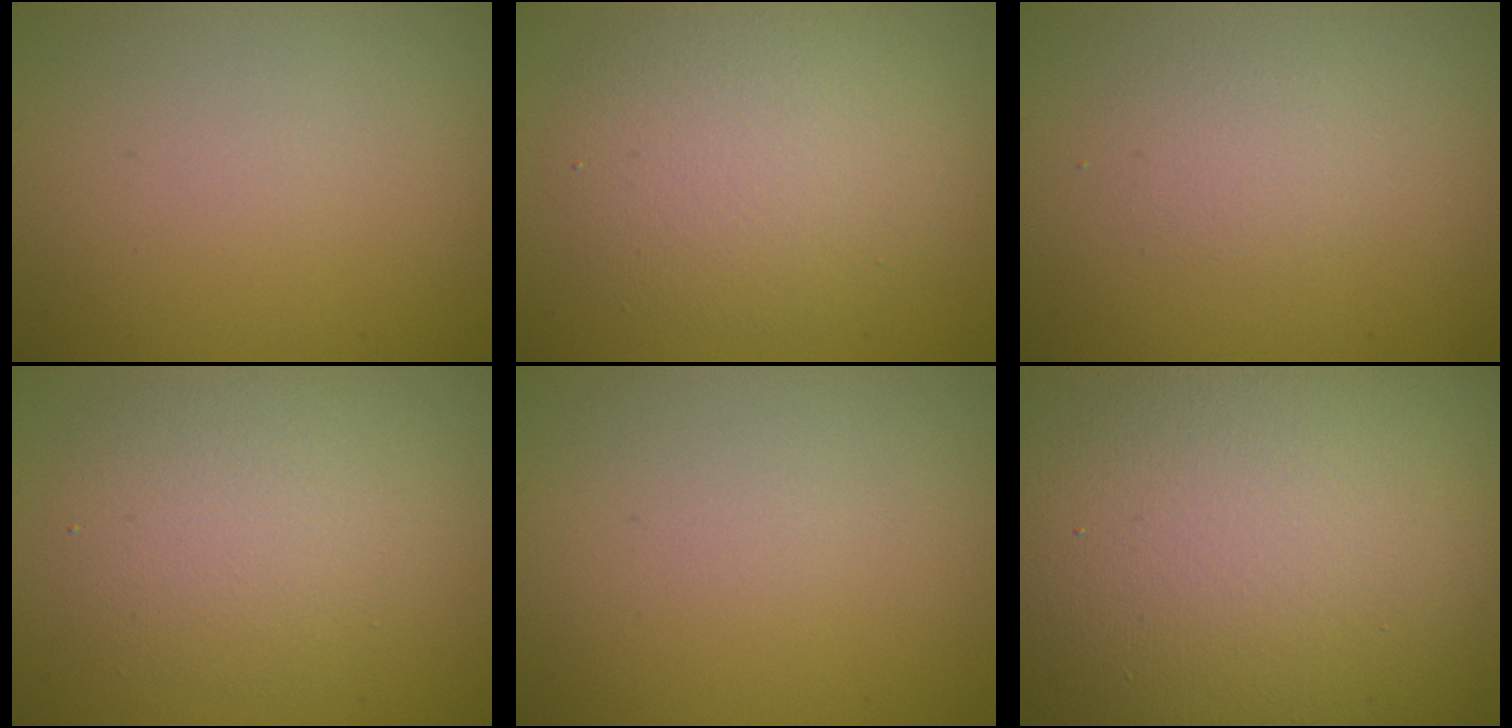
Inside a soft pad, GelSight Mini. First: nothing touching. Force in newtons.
{"total": 4.9, "press": 4.9, "slide": 0.2}
{"total": 1.4, "press": 1.4, "slide": 0.0}
{"total": 3.9, "press": 3.9, "slide": 0.1}
{"total": 0.0}
{"total": 19.3, "press": 19.3, "slide": 1.0}